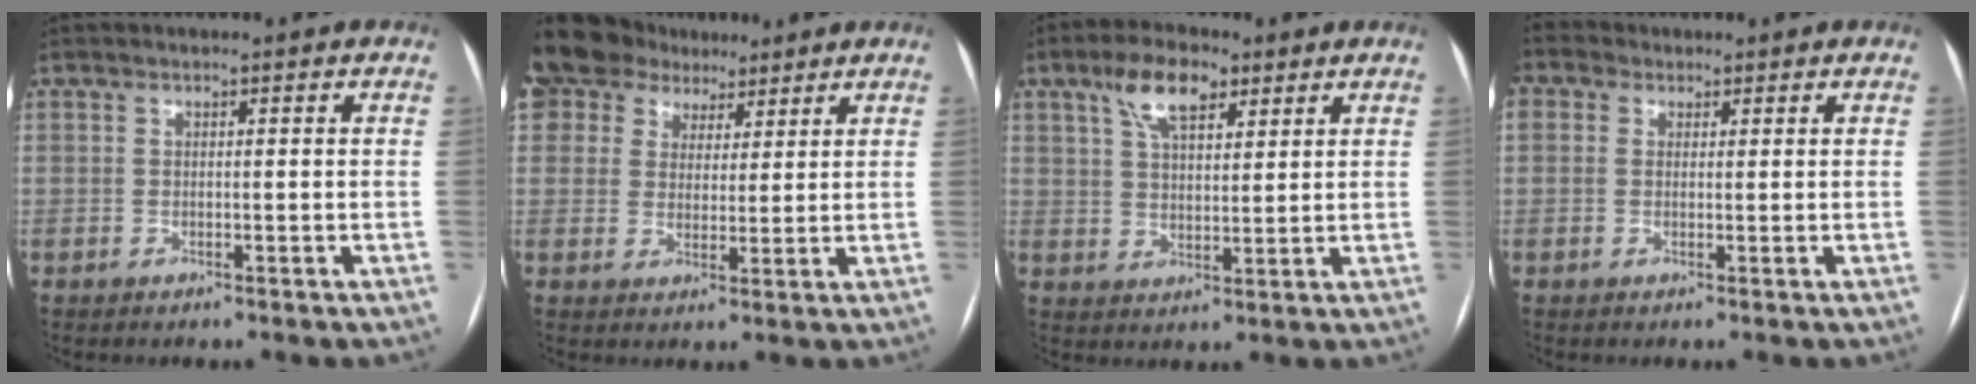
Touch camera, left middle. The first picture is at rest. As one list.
[{"total": 16.3, "force": [10.6, 11.4, 4.9], "torque": [-0.149, 0.056, 0.194]}, {"total": 7.7, "force": [4.6, 3.0, 5.4], "torque": [-0.107, 0.016, 0.084]}, {"total": 4.4, "force": [2.1, 3.2, 2.1], "torque": [-0.061, 0.032, 0.043]}]